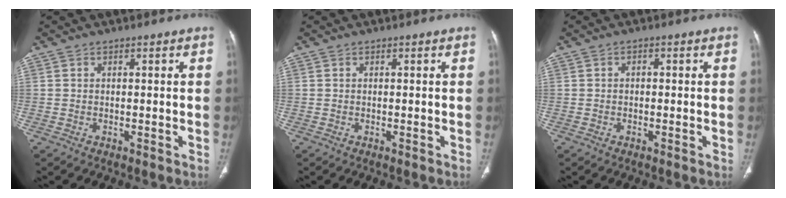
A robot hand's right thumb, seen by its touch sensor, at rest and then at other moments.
{"total": 0.0}
{"total": 0.8, "force": [-0.1, 0.6, 0.5], "torque": [0.000, 0.004, -0.005]}